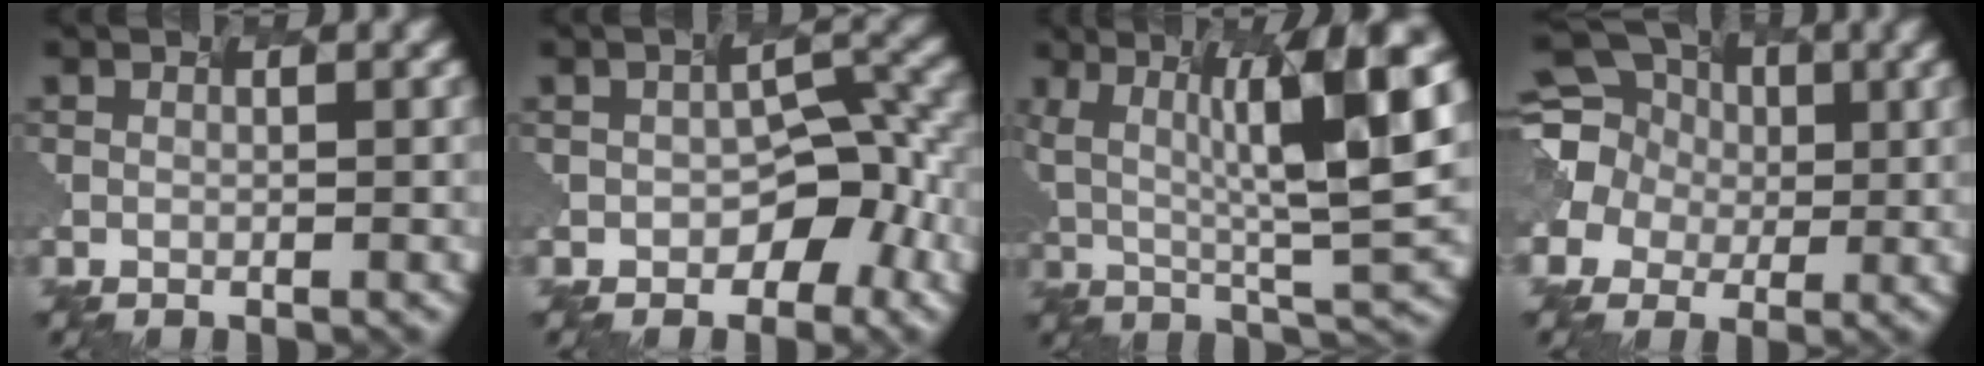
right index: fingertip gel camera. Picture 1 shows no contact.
{"total": 4.9, "force": [-2.2, 2.9, 3.2], "torque": [-0.049, 0.000, -0.025]}
{"total": 10.6, "force": [2.4, 2.6, 10.0], "torque": [-0.178, 0.010, 0.050]}
{"total": 8.6, "force": [0.5, 8.2, 2.8], "torque": [-0.103, 0.029, -0.014]}